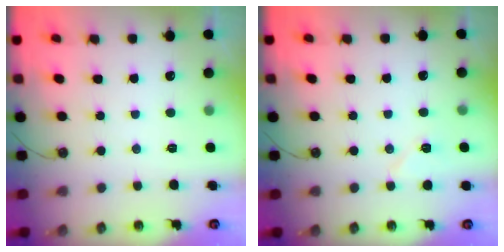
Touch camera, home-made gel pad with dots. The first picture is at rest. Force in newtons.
{"total": 6.3, "press": 6.1, "slide": 1.6}